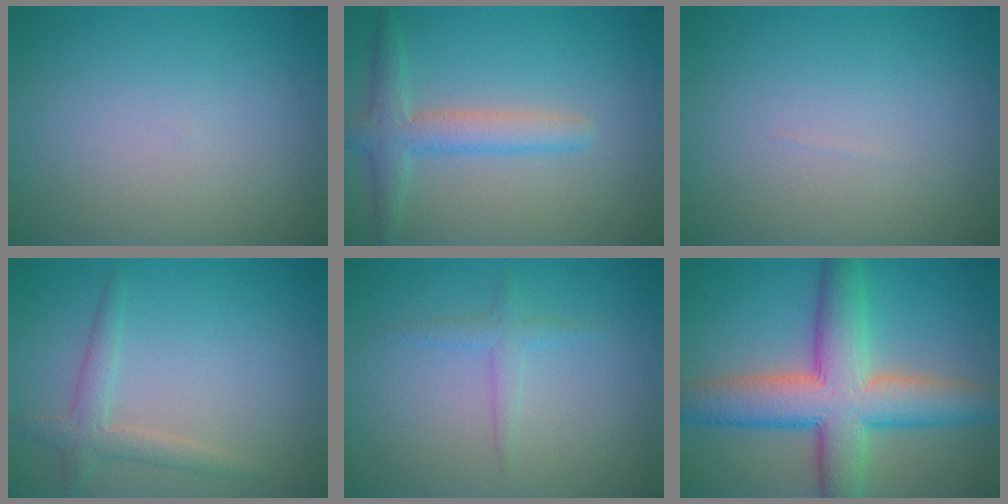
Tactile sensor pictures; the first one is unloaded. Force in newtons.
{"total": 3.4, "press": 3.4, "slide": 0.2}
{"total": 0.0}
{"total": 2.3, "press": 2.3, "slide": 0.1}
{"total": 1.4, "press": 1.4, "slide": 0.0}
{"total": 9.5, "press": 9.5, "slide": 0.6}